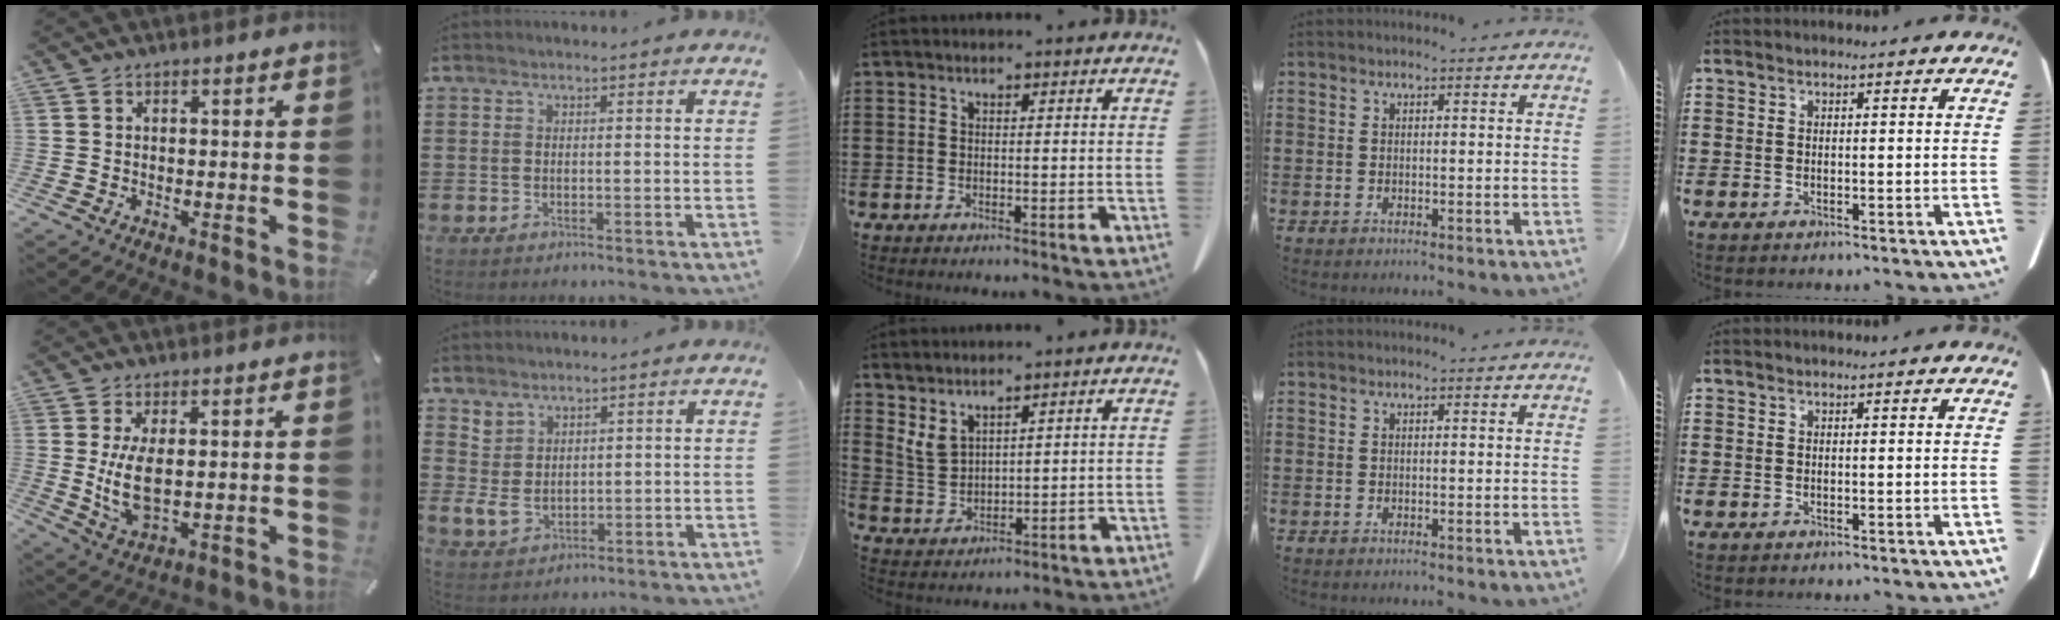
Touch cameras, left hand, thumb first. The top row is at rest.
{"thumb": {"total": 8.5, "force": [1.0, 4.0, 7.4], "torque": [-0.169, -0.016, 0.013]}, "index": {"total": 3.6, "force": [1.9, 2.6, 1.7], "torque": [-0.046, -0.004, 0.038]}, "middle": {"total": 3.6, "force": [3.1, 1.3, 1.4], "torque": [-0.040, -0.005, 0.059]}}